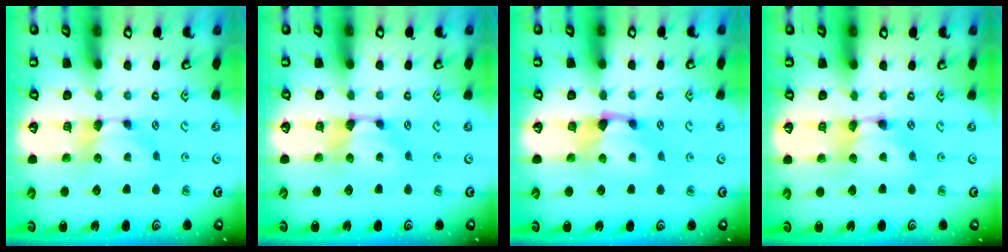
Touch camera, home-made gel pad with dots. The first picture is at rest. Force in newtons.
{"total": 0.8, "press": 0.3, "slide": 0.7}
{"total": 1.2, "press": 0.3, "slide": 1.2}
{"total": 2.0, "press": 2.0, "slide": 0.1}